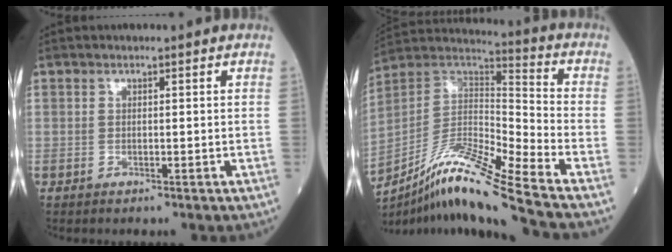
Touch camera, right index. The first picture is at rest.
{"total": 17.4, "force": [-12.6, -0.8, 11.9], "torque": [-0.236, -0.006, -0.229]}